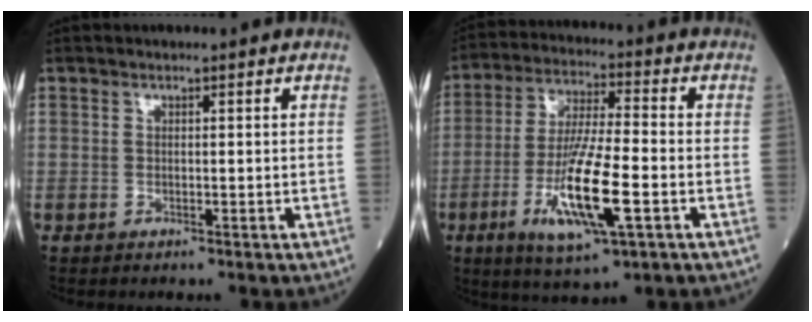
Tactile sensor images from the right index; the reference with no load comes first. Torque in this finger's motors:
{"motor_torque": [1.73, -0.41, 1.06, 0.21]}